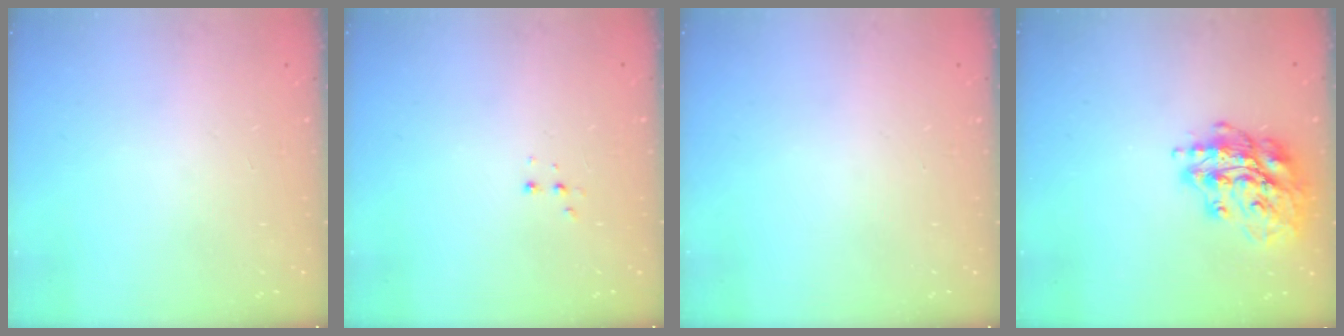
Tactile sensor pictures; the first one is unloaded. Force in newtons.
{"total": 3.0, "press": 2.9, "slide": 0.7}
{"total": 0.0}
{"total": 16.4, "press": 16.4, "slide": 0.6}